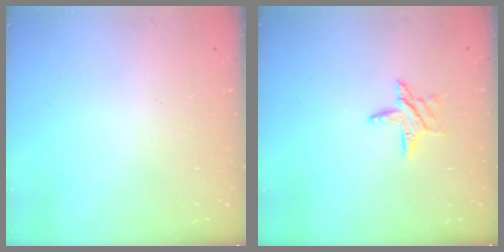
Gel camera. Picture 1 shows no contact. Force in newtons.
{"total": 7.4, "press": 7.4, "slide": 0.5}